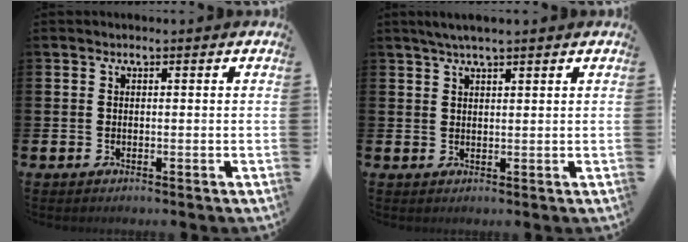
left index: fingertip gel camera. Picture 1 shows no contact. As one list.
[{"total": 2.8, "force": [2.2, 0.4, 1.7], "torque": [-0.035, 0.002, 0.039]}]